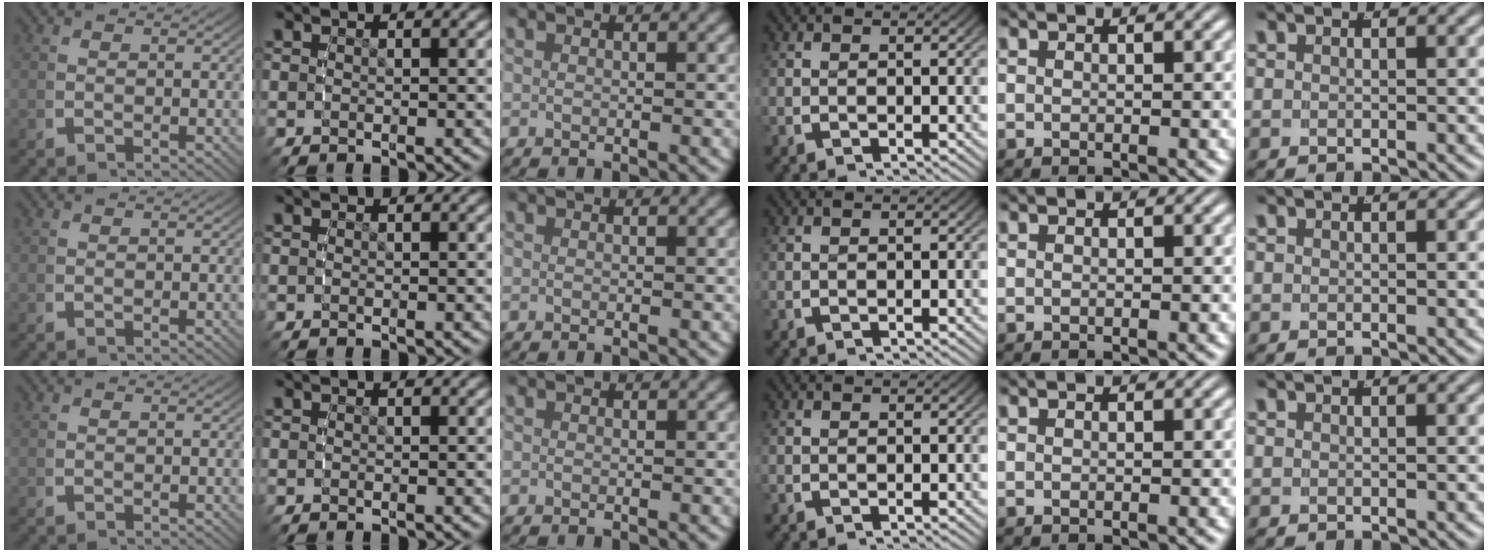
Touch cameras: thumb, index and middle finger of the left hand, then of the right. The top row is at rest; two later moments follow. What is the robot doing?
{"motion": "grasp_and_lifting", "object": "small bumper sticker"}